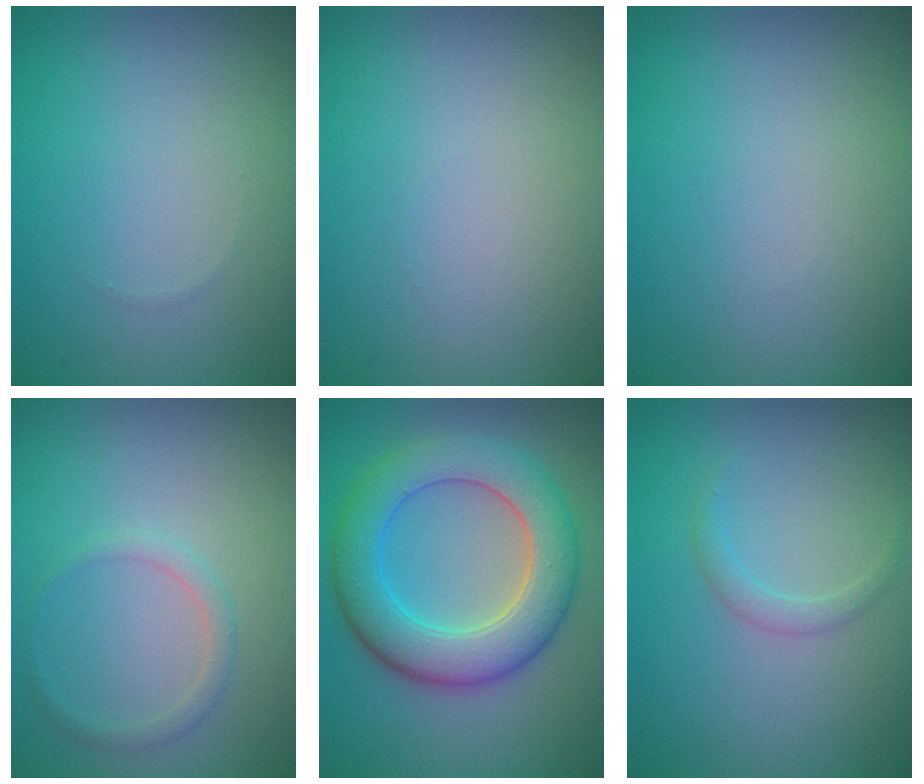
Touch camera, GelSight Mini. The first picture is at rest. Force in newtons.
{"total": 0.0}
{"total": 0.0}
{"total": 1.1, "press": 1.1, "slide": 0.1}
{"total": 7.4, "press": 7.4, "slide": 0.5}
{"total": 1.1, "press": 1.1, "slide": 0.1}